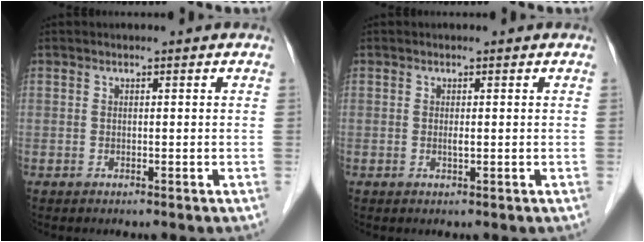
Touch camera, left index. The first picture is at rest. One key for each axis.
{"total": 0.6, "fx": -0.1, "fy": 0.1, "fz": 0.6, "tx": -0.017, "ty": -0.006, "tz": -0.003}